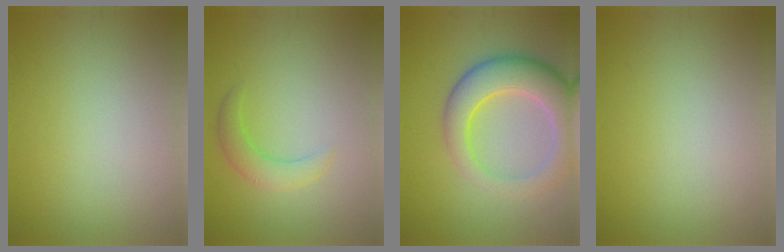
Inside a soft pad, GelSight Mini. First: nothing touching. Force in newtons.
{"total": 2.5, "press": 2.5, "slide": 0.2}
{"total": 7.3, "press": 7.3, "slide": 0.7}
{"total": 0.0}